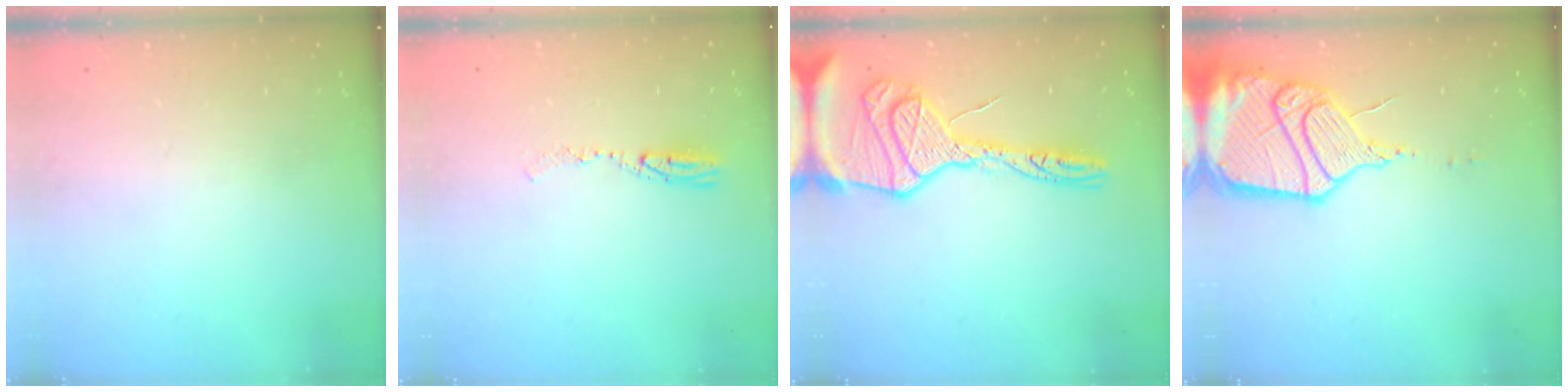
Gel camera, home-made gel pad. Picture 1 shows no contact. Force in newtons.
{"total": 6.3, "press": 6.0, "slide": 1.7}
{"total": 22.2, "press": 22.1, "slide": 2.0}
{"total": 19.2, "press": 18.4, "slide": 5.2}